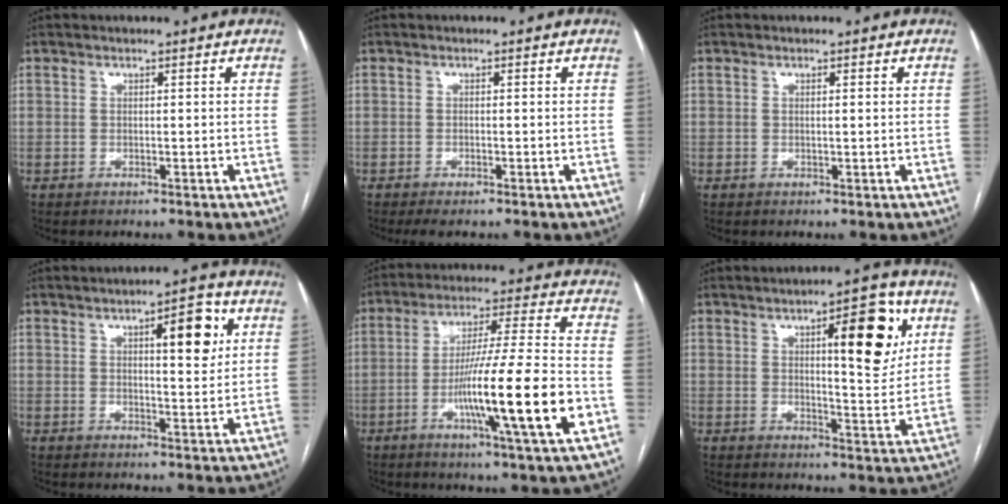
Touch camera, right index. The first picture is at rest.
{"total": 2.4, "force": [-1.9, 0.6, 1.4], "torque": [-0.023, -0.005, -0.027]}
{"total": 0.6, "force": [0.1, 0.1, 0.5], "torque": [-0.011, 0.000, 0.001]}
{"total": 7.6, "force": [2.8, 2.1, 6.8], "torque": [-0.093, 0.006, 0.037]}
{"total": 17.5, "force": [-5.1, -0.4, 16.7], "torque": [-0.284, -0.012, -0.088]}
{"total": 11.5, "force": [4.4, 2.8, 10.2], "torque": [-0.137, 0.004, 0.059]}